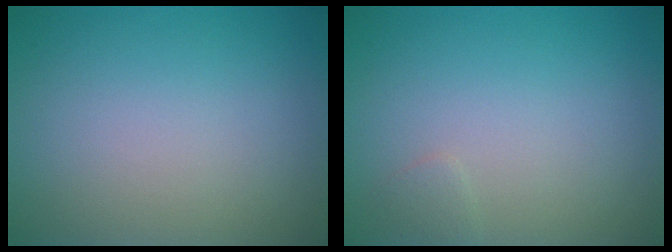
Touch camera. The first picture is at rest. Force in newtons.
{"total": 0.7, "press": 0.7, "slide": 0.0}